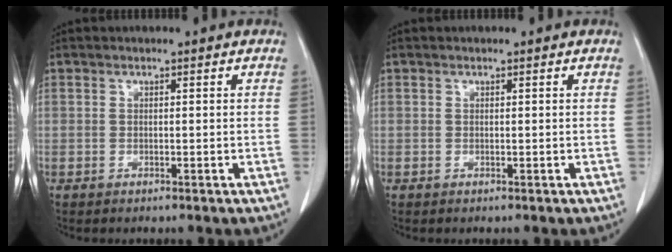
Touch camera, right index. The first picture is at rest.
{"total": 0.0}